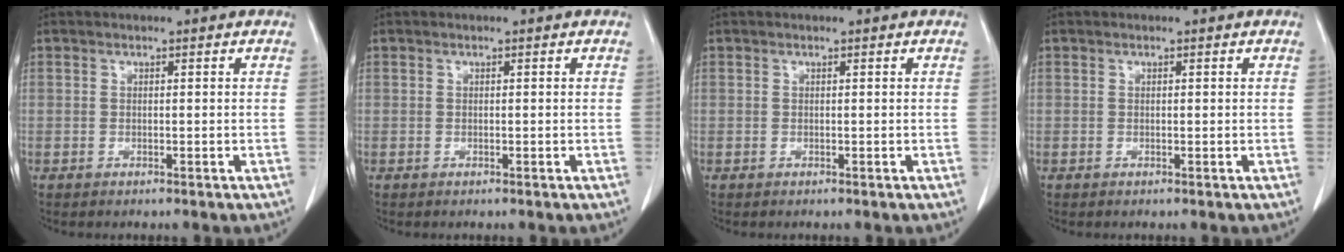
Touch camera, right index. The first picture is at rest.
{"total": 0.0}
{"total": 0.0}
{"total": 0.0}